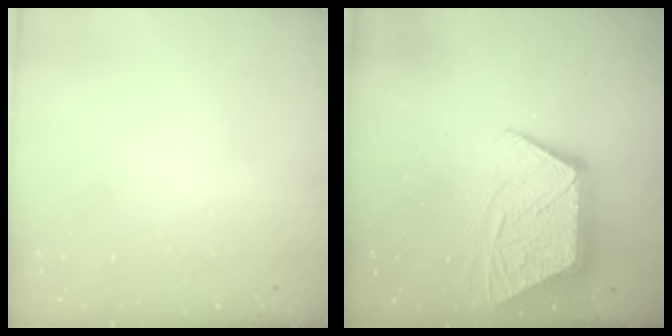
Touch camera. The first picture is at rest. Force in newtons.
{"total": 13.3, "press": 13.3, "slide": 1.0}